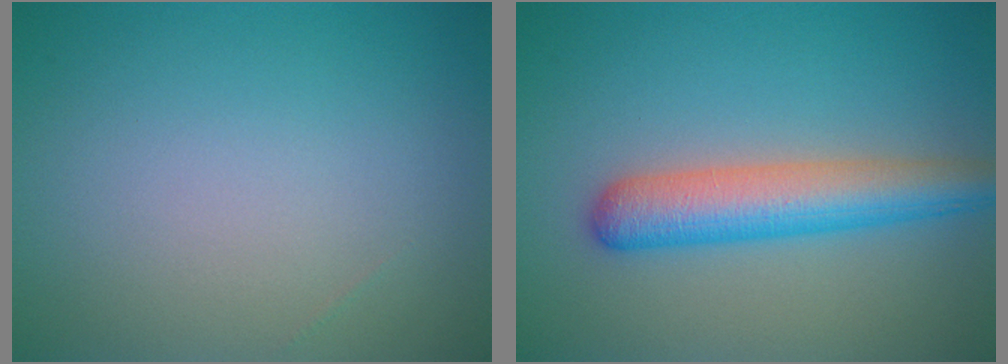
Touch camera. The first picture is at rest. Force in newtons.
{"total": 5.3, "press": 5.3, "slide": 0.2}